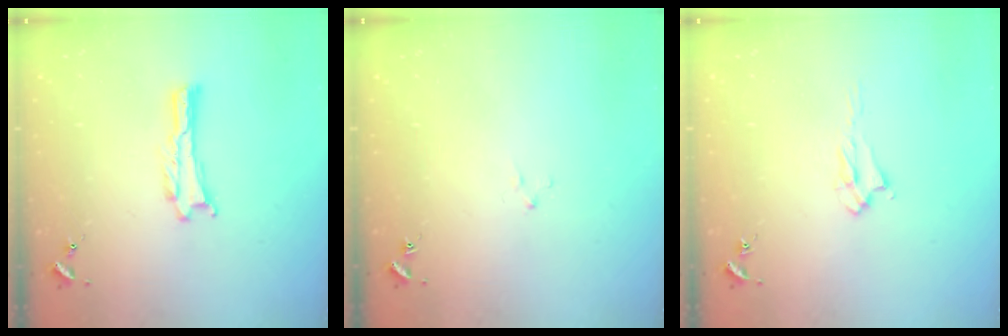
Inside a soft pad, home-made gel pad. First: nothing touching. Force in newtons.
{"total": 1.5, "press": 1.5, "slide": 0.2}
{"total": 2.2, "press": 2.2, "slide": 0.4}